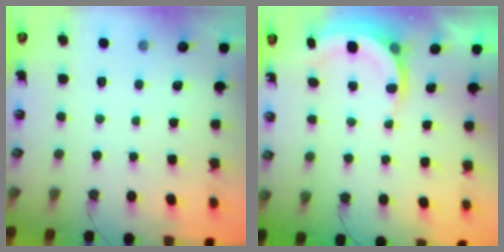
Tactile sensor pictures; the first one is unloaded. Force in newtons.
{"total": 5.7, "press": 5.6, "slide": 0.9}